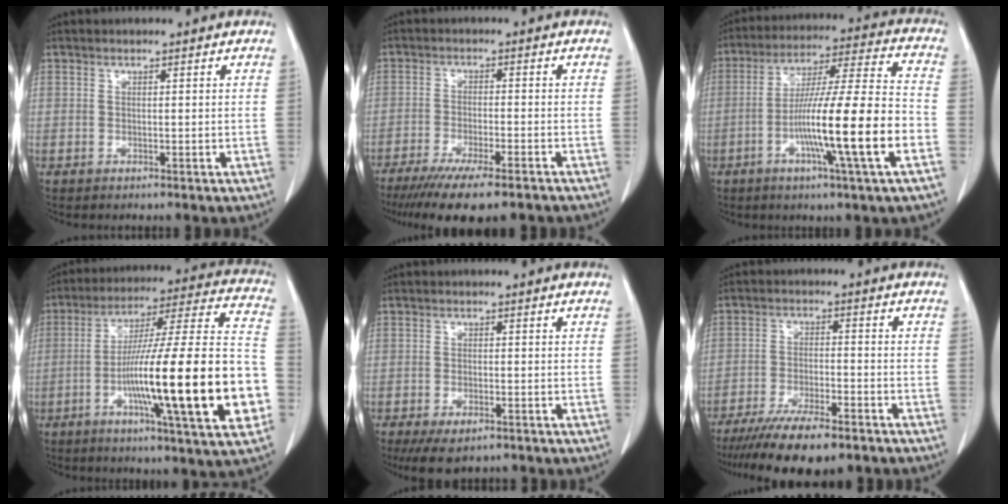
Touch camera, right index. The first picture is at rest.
{"total": 13.2, "force": [-10.3, 1.9, 8.0], "torque": [-0.122, -0.026, -0.157]}
{"total": 17.2, "force": [-5.5, -0.5, 16.3], "torque": [-0.281, -0.003, -0.095]}
{"total": 26.4, "force": [-6.7, 1.2, 25.5], "torque": [-0.350, -0.004, -0.112]}
{"total": 5.9, "force": [-4.2, 2.3, 3.5], "torque": [-0.057, -0.009, -0.064]}
{"total": 12.5, "force": [-9.7, 2.8, 7.4], "torque": [-0.121, -0.022, -0.155]}